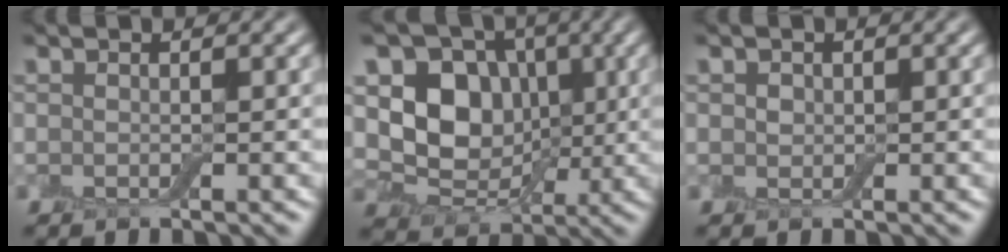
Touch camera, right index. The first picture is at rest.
{"total": 7.5, "force": [1.0, 6.2, 4.2], "torque": [-0.063, -0.006, 0.007]}
{"total": 0.8, "force": [0.3, 0.7, 0.2], "torque": [-0.004, 0.001, 0.001]}